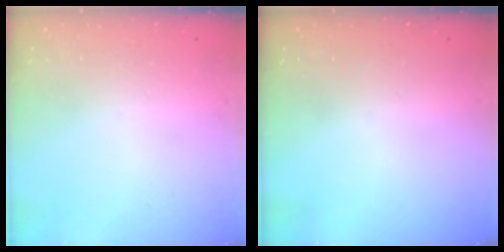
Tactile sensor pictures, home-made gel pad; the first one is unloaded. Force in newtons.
{"total": 0.0}